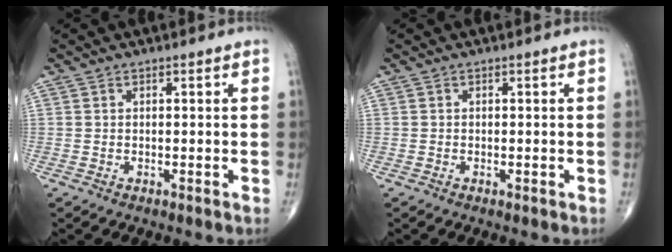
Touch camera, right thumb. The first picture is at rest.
{"total": 0.0}